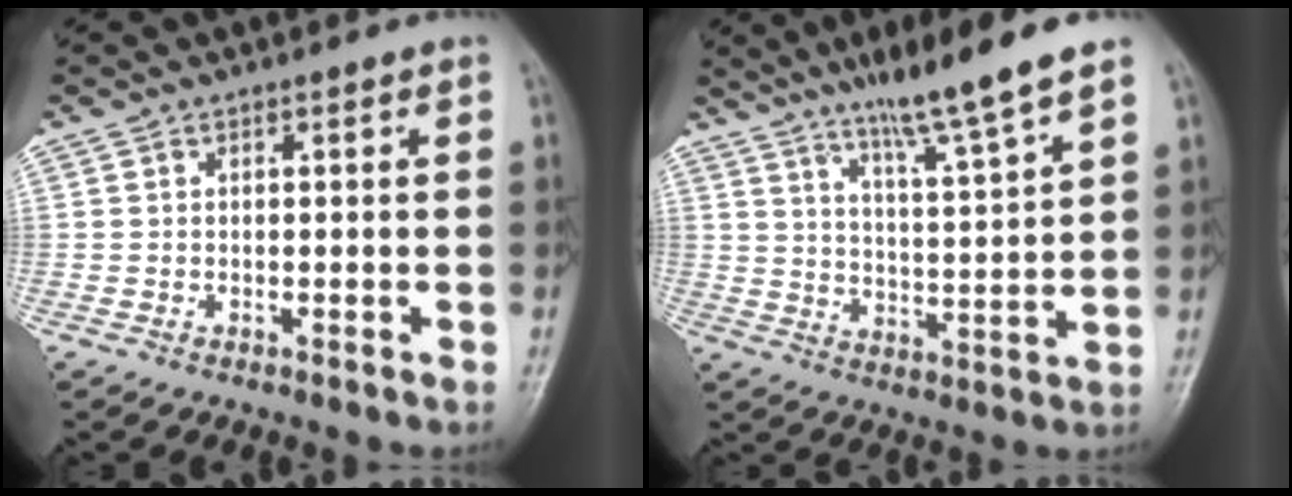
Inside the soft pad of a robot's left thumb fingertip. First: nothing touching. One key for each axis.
{"total": 12.3, "fx": 9.0, "fy": 0.0, "fz": 8.4, "tx": -0.136, "ty": -0.051, "tz": 0.153}